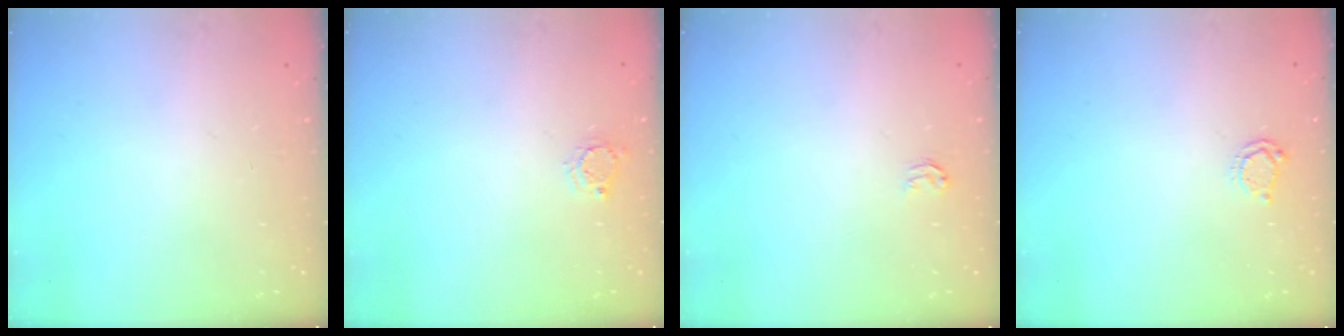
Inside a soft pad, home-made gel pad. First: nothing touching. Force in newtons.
{"total": 3.2, "press": 3.2, "slide": 0.2}
{"total": 2.9, "press": 2.9, "slide": 0.1}
{"total": 3.8, "press": 3.8, "slide": 0.5}